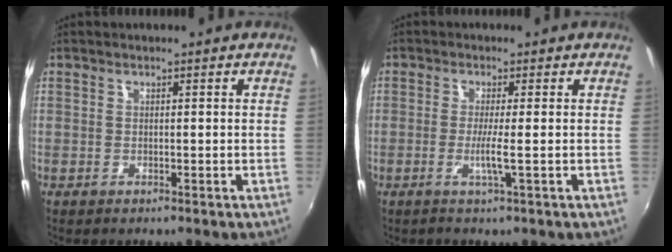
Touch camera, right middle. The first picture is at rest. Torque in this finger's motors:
{"motor_torque": [-0.06, -0.10, 0.00, 0.05]}